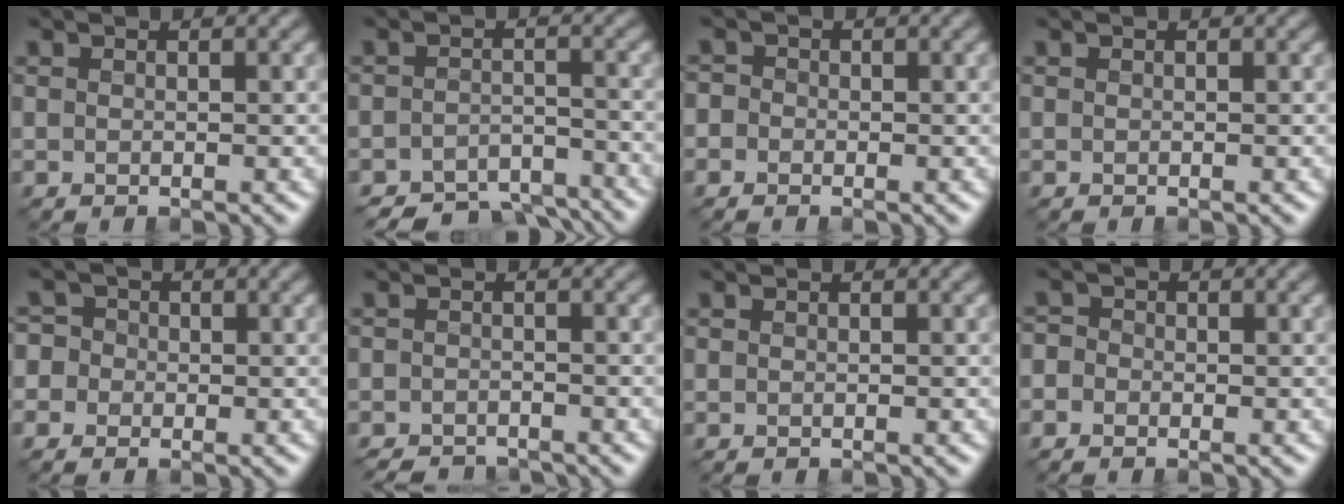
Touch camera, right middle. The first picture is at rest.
{"total": 5.3, "force": [-4.8, 1.6, 1.4], "torque": [-0.017, -0.011, -0.075]}
{"total": 1.6, "force": [-0.3, 1.5, 0.5], "torque": [0.010, 0.008, -0.023]}
{"total": 0.0}
{"total": 4.4, "force": [-0.7, 4.2, 1.2], "torque": [-0.012, 0.026, -0.048]}
{"total": 2.2, "force": [-2.2, 0.4, 0.2], "torque": [0.002, -0.001, -0.041]}
{"total": 0.0}
{"total": 2.0, "force": [-0.5, 1.8, 0.6], "torque": [0.007, 0.011, -0.032]}